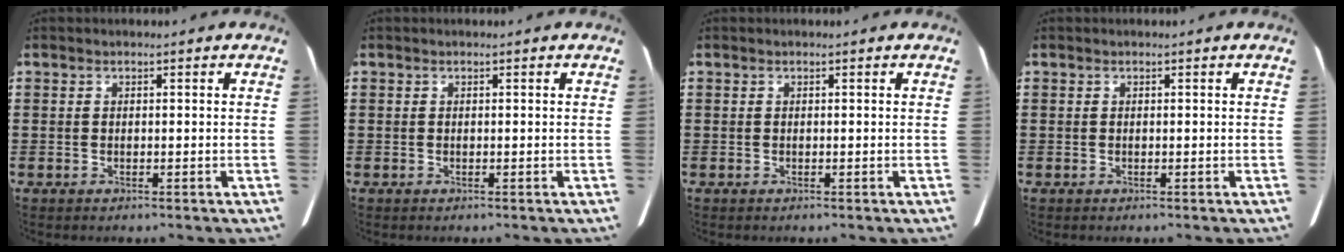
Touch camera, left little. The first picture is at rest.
{"total": 0.0}
{"total": 0.0}
{"total": 0.0}